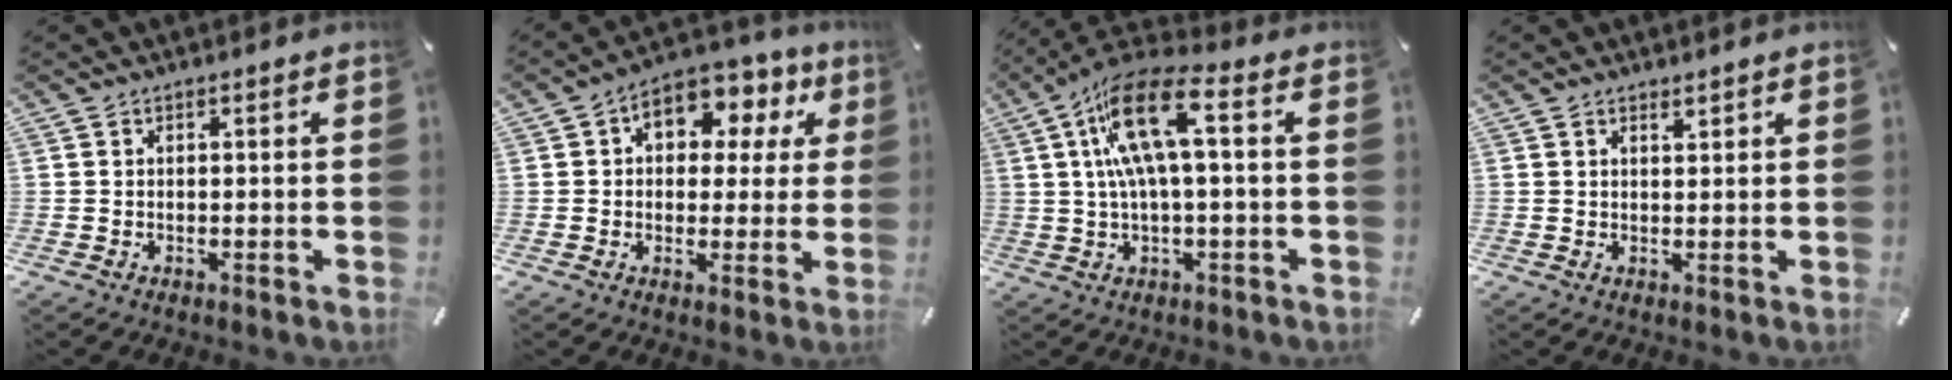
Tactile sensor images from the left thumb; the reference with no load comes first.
{"total": 9.5, "force": [3.3, 6.7, 5.9], "torque": [-0.074, -0.020, 0.052]}
{"total": 14.4, "force": [2.7, 4.8, 13.3], "torque": [-0.266, 0.002, 0.047]}
{"total": 1.2, "force": [1.1, 0.4, 0.3], "torque": [-0.005, -0.001, 0.021]}